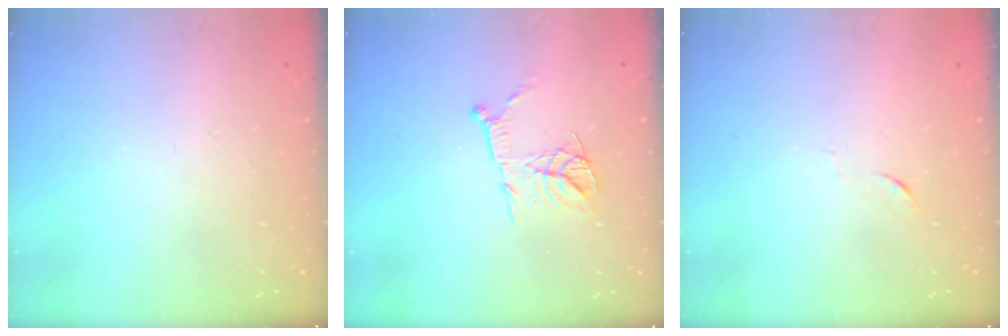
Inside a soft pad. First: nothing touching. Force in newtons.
{"total": 13.9, "press": 13.9, "slide": 1.2}
{"total": 4.0, "press": 4.0, "slide": 0.6}